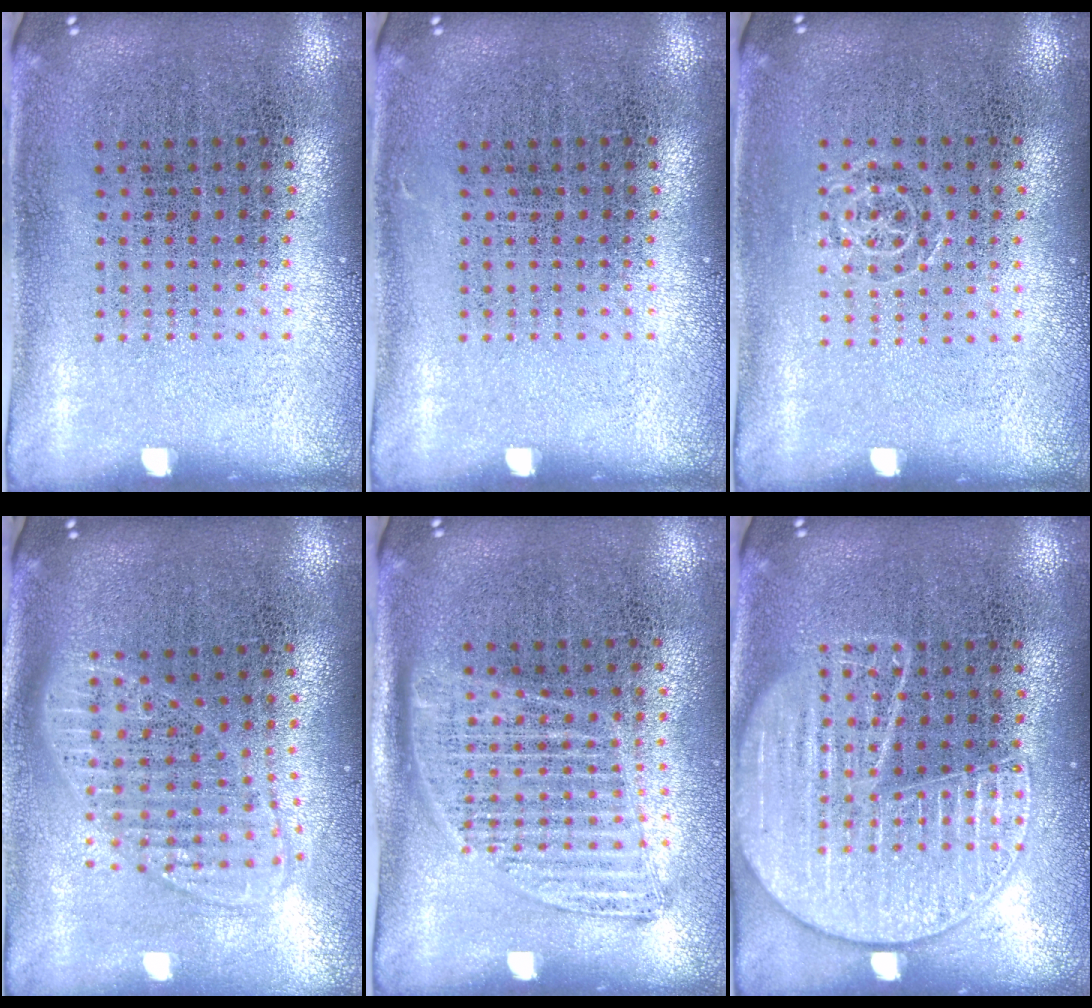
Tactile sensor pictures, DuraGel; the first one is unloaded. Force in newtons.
{"total": 0.0}
{"total": 0.7, "press": 0.5, "slide": 0.5}
{"total": 1.8, "press": 1.5, "slide": 1.0}
{"total": 1.3, "press": 1.1, "slide": 0.7}
{"total": 3.3, "press": 3.3, "slide": 0.3}